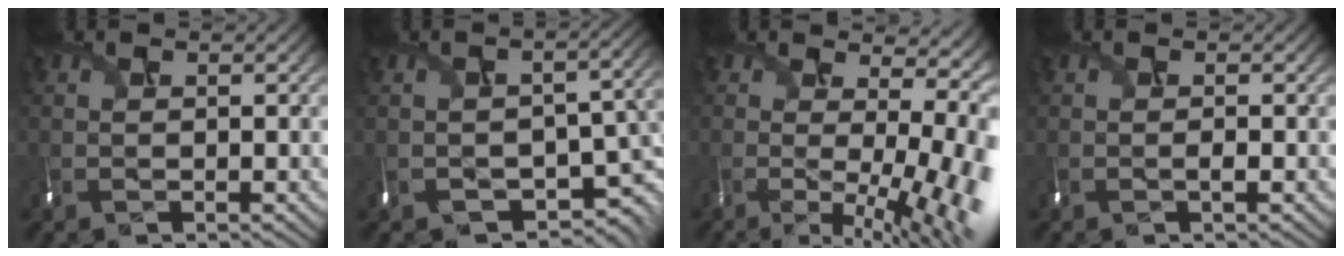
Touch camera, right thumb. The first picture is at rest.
{"total": 7.2, "force": [-3.1, 3.4, 5.5], "torque": [-0.089, -0.027, -0.036]}
{"total": 15.9, "force": [-0.7, 6.1, 14.6], "torque": [-0.157, 0.010, 0.024]}
{"total": 0.6, "force": [-0.2, 0.1, 0.5], "torque": [-0.007, 0.002, -0.003]}